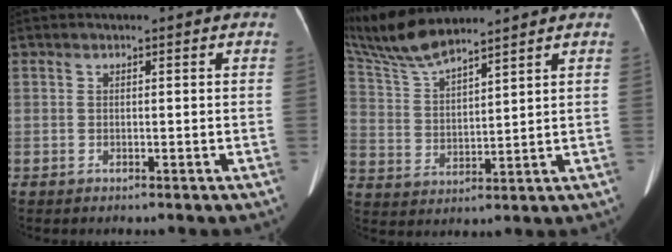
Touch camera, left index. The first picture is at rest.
{"total": 10.3, "force": [9.4, 0.6, 4.2], "torque": [-0.100, 0.010, 0.191]}